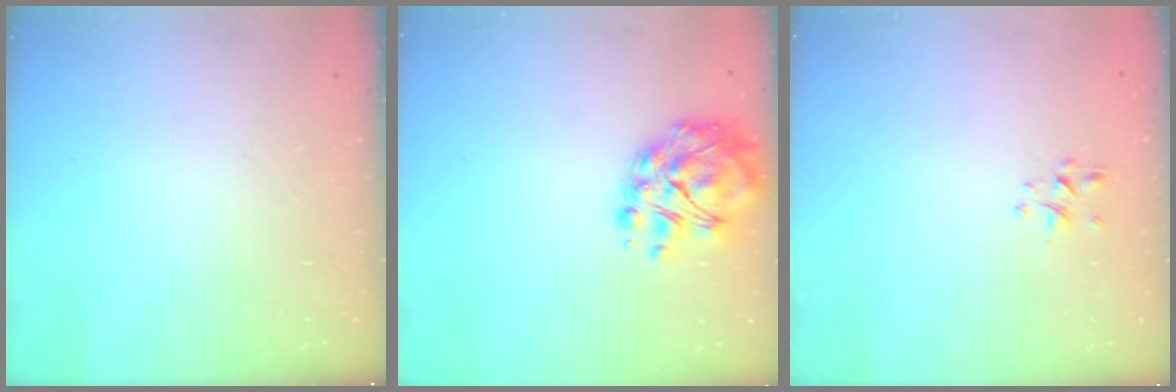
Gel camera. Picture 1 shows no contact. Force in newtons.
{"total": 10.4, "press": 9.8, "slide": 3.6}
{"total": 1.3, "press": 1.1, "slide": 0.6}